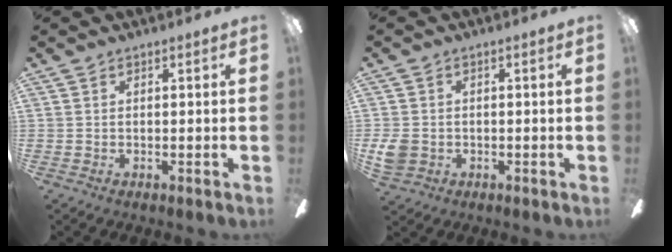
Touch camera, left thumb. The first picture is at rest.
{"total": 4.4, "force": [-0.6, 3.8, 2.1], "torque": [-0.043, 0.004, -0.010]}